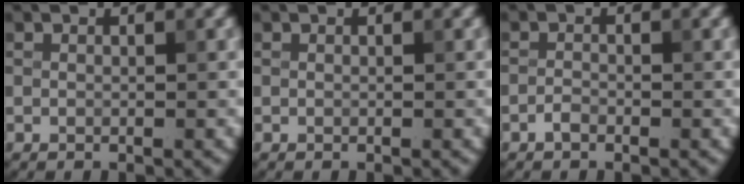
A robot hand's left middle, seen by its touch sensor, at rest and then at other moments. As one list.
[{"total": 0.0}, {"total": 0.9, "force": [-0.7, 0.4, 0.5], "torque": [-0.009, 0.002, -0.015]}]